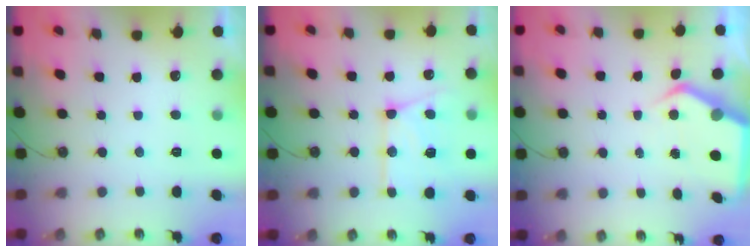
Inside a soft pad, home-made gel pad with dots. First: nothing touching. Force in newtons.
{"total": 14.7, "press": 14.6, "slide": 1.4}
{"total": 5.3, "press": 5.3, "slide": 0.5}